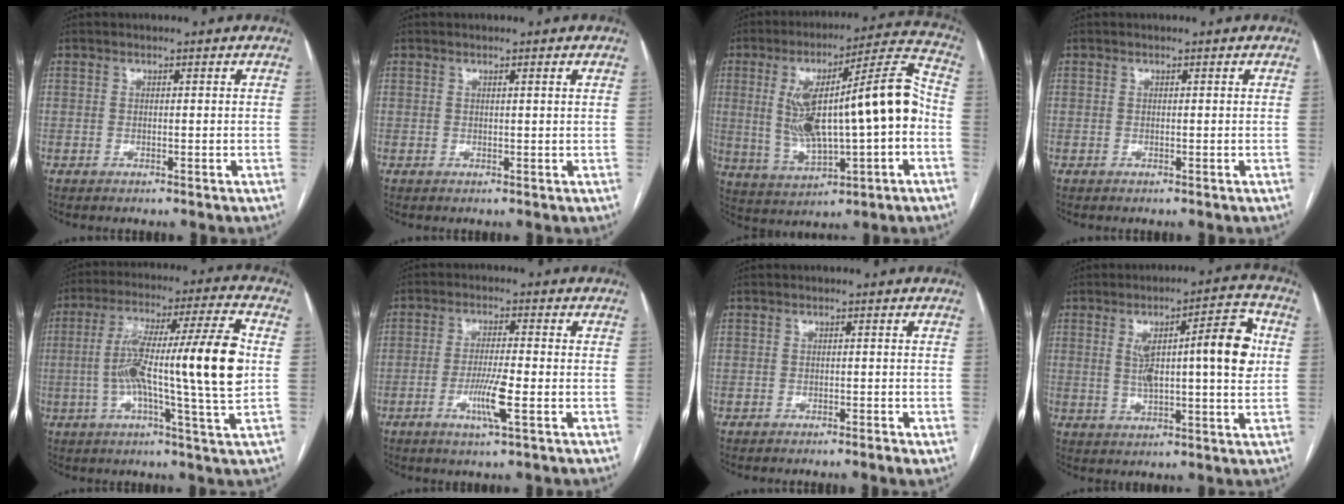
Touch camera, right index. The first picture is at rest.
{"total": 0.9, "force": [0.5, -0.1, 0.7], "torque": [-0.010, 0.004, 0.007]}
{"total": 19.5, "force": [-0.5, 3.5, 19.1], "torque": [-0.332, 0.033, 0.001]}
{"total": 0.0}
{"total": 19.1, "force": [-0.3, -0.2, 19.1], "torque": [-0.307, 0.016, -0.018]}
{"total": 6.2, "force": [-2.3, -0.1, 5.8], "torque": [-0.111, -0.011, -0.043]}
{"total": 1.4, "force": [-1.0, 0.1, 0.9], "torque": [-0.015, 0.000, -0.017]}
{"total": 13.2, "force": [2.2, 2.5, 12.7], "torque": [-0.186, 0.025, 0.032]}